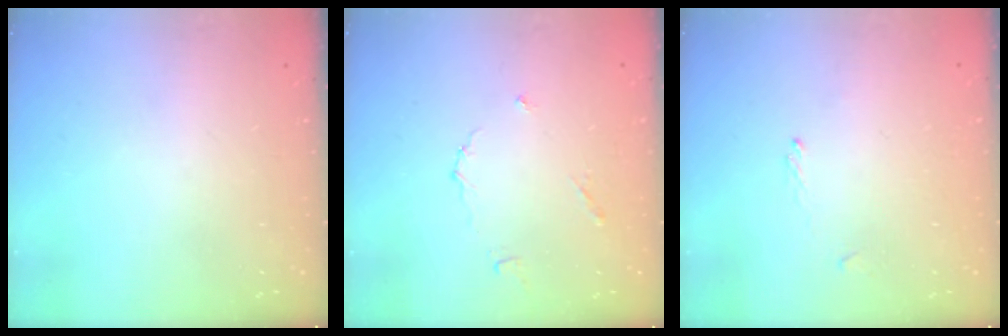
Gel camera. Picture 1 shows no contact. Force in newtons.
{"total": 4.2, "press": 4.2, "slide": 0.6}
{"total": 1.1, "press": 1.0, "slide": 0.5}